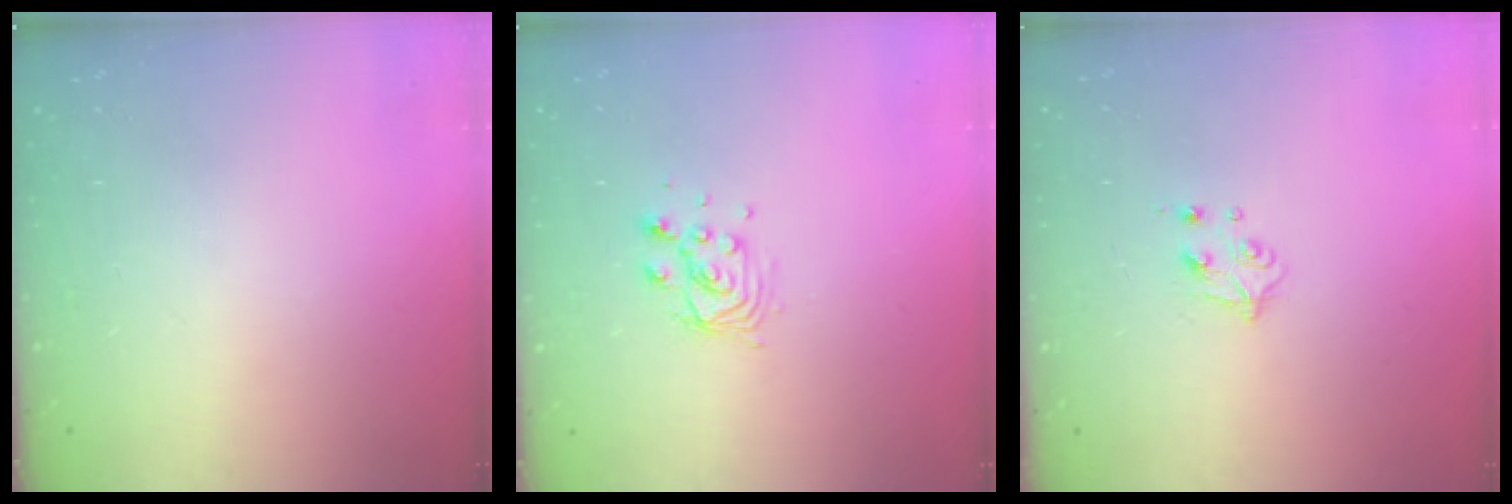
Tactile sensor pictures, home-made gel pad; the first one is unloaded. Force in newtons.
{"total": 7.6, "press": 7.6, "slide": 0.5}
{"total": 4.7, "press": 4.6, "slide": 0.6}